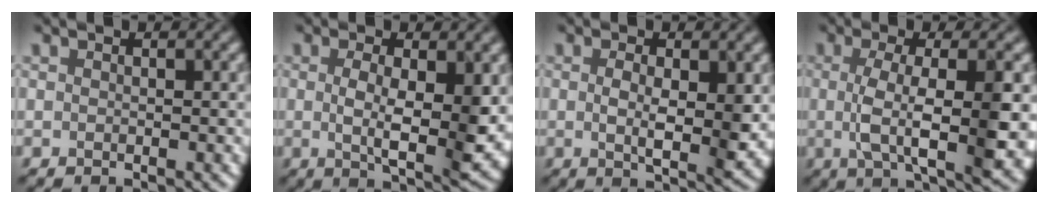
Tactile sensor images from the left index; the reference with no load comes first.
{"total": 6.3, "force": [0.1, 1.8, 6.0], "torque": [-0.104, -0.011, 0.005]}
{"total": 4.7, "force": [0.1, 1.5, 4.4], "torque": [-0.081, -0.008, 0.004]}
{"total": 8.4, "force": [-0.6, 2.5, 8.0], "torque": [-0.123, -0.005, -0.009]}